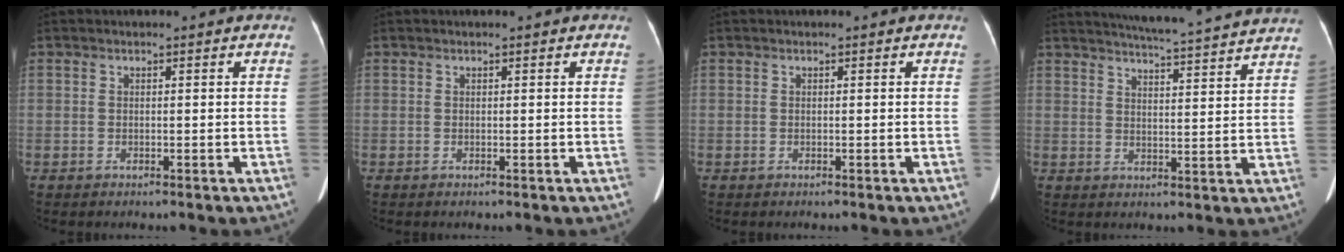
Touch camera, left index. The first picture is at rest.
{"total": 0.0}
{"total": 0.0}
{"total": 18.1, "force": [16.8, -0.4, 6.6], "torque": [-0.110, -0.012, 0.214]}